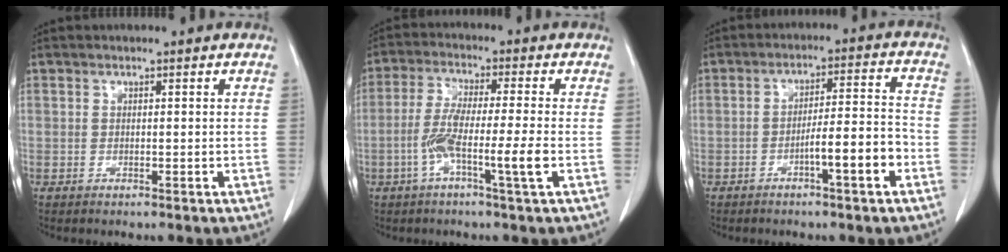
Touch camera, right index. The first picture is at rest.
{"total": 8.4, "force": [-2.6, -0.5, 7.9], "torque": [-0.152, -0.006, -0.052]}
{"total": 7.5, "force": [-3.2, 0.3, 6.7], "torque": [-0.105, 0.013, -0.050]}